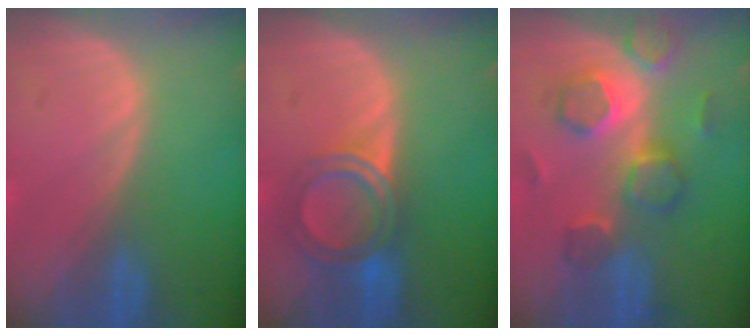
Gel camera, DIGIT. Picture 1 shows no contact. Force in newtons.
{"total": 6.0, "press": 5.3, "slide": 2.8}
{"total": 8.9, "press": 7.8, "slide": 4.3}